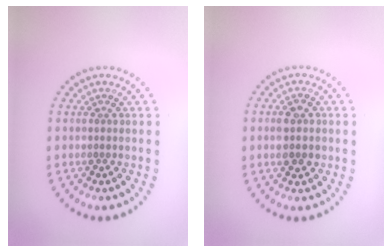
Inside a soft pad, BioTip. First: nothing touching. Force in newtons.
{"total": 2.9, "press": 2.9, "slide": 0.1}